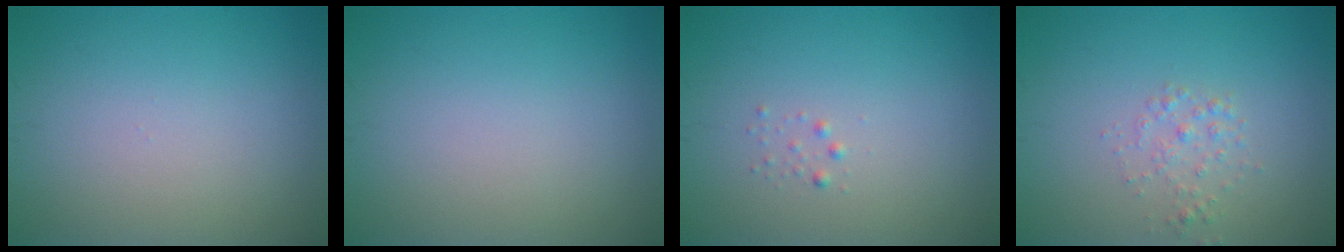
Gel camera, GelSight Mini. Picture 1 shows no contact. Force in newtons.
{"total": 0.0}
{"total": 0.6, "press": 0.6, "slide": 0.0}
{"total": 1.4, "press": 1.4, "slide": 0.0}